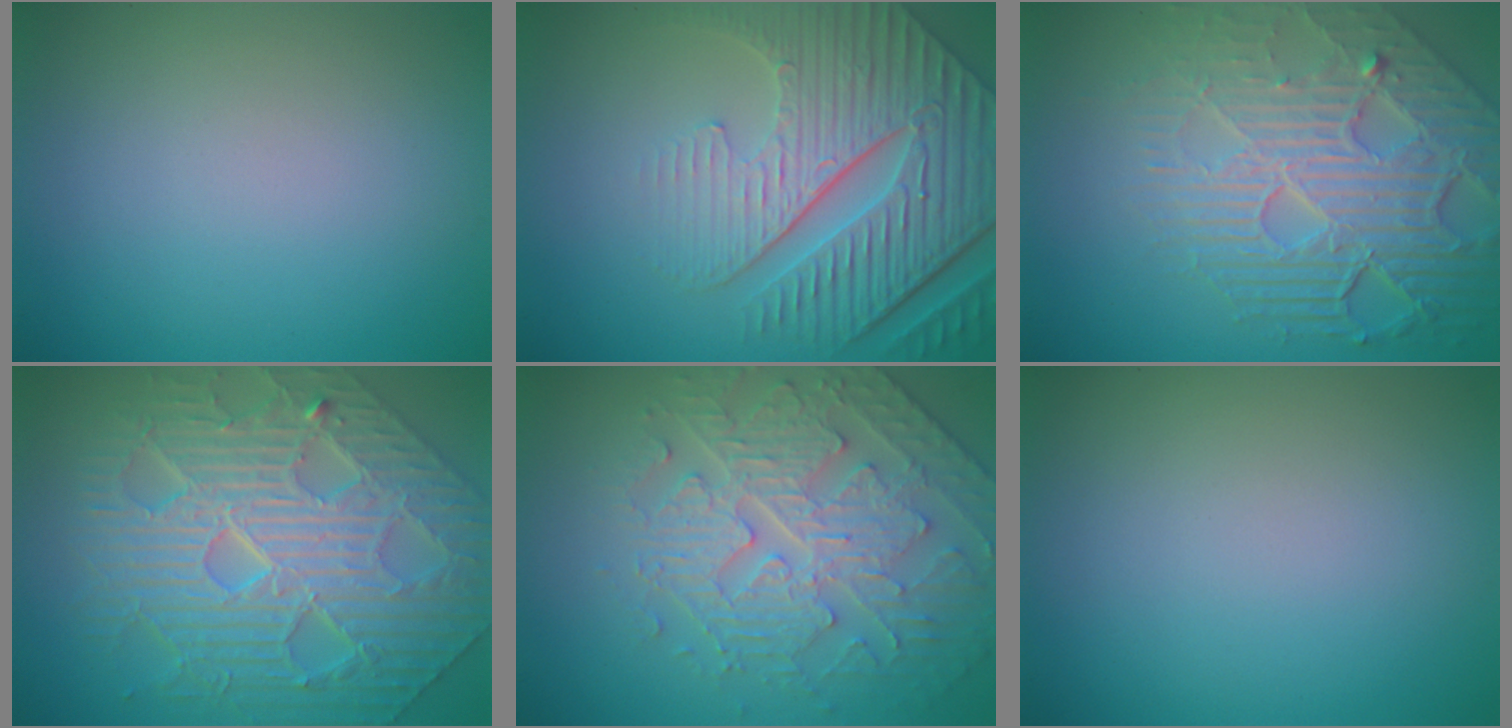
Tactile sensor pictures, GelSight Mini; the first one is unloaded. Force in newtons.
{"total": 8.2, "press": 6.3, "slide": 5.2}
{"total": 8.6, "press": 5.8, "slide": 6.4}
{"total": 10.1, "press": 7.6, "slide": 6.6}
{"total": 4.6, "press": 4.6, "slide": 0.1}
{"total": 0.0}